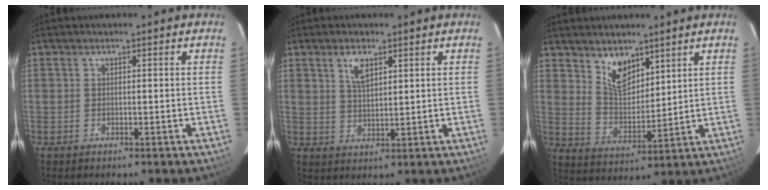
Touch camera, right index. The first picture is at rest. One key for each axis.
{"total": 4.3, "fx": 2.3, "fy": 1.8, "fz": 3.2, "tx": -0.058, "ty": 0.003, "tz": 0.046}
{"total": 7.7, "fx": 5.2, "fy": 3.8, "fz": 4.1, "tx": -0.064, "ty": 0.001, "tz": 0.105}